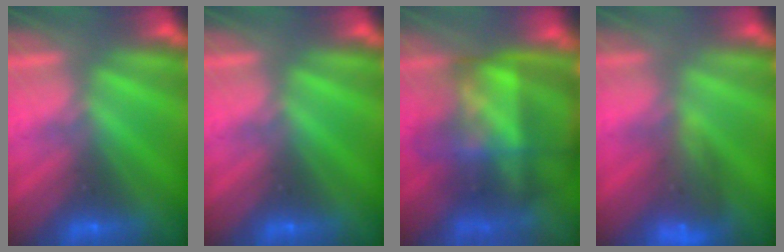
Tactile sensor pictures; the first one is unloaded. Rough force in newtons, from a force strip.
{"total": 0.0}
{"total": 7.3}
{"total": 8.8}